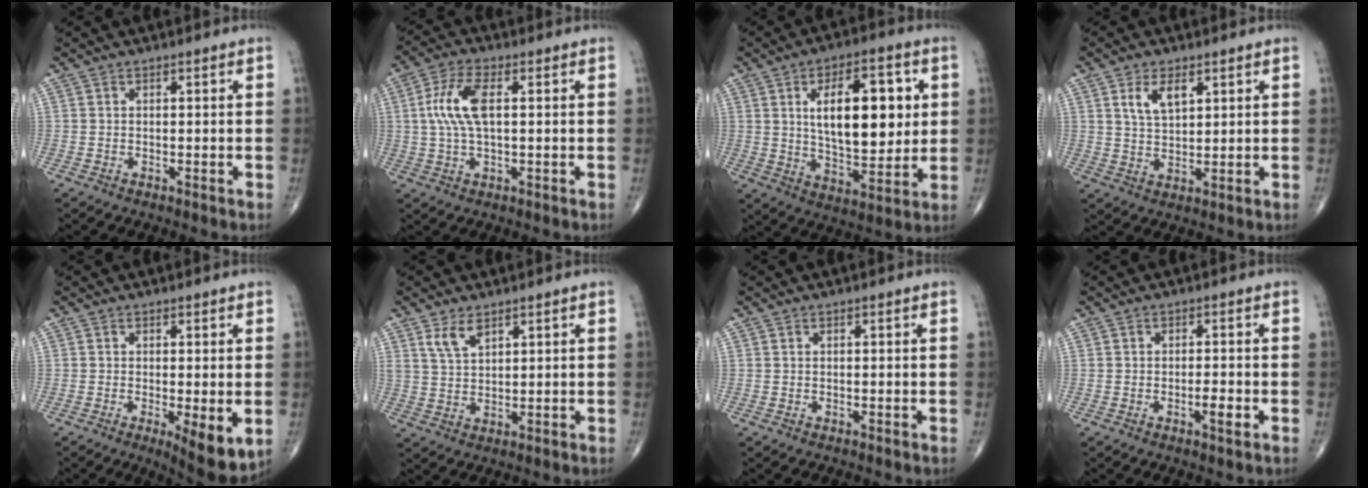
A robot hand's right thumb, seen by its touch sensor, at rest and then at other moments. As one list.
[{"total": 8.4, "force": [1.2, 3.4, 7.6], "torque": [-0.172, 0.013, 0.022]}, {"total": 17.7, "force": [3.7, 8.3, 15.2], "torque": [-0.203, -0.016, 0.064]}, {"total": 5.7, "force": [2.7, 2.9, 4.1], "torque": [-0.067, -0.014, 0.054]}, {"total": 7.5, "force": [-1.7, 2.2, 6.9], "torque": [-0.101, -0.023, -0.024]}, {"total": 4.2, "force": [2.7, 2.0, 2.5], "torque": [-0.043, -0.015, 0.059]}, {"total": 0.0}, {"total": 2.6, "force": [-0.9, 0.6, 2.4], "torque": [-0.039, 0.000, -0.016]}]